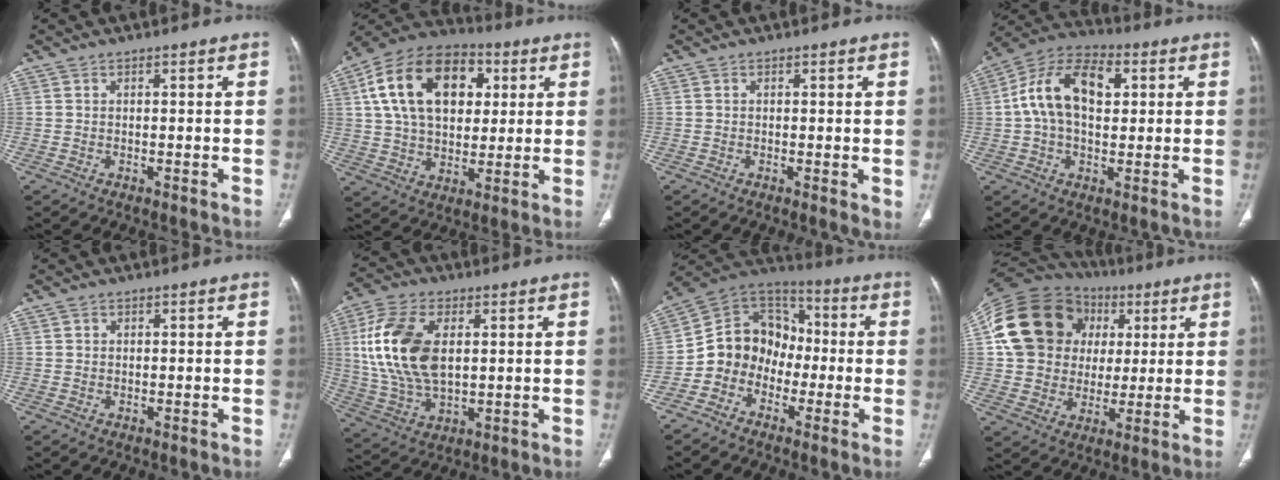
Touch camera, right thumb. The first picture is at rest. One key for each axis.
{"total": 21.8, "fx": 5.9, "fy": 14.3, "fz": 15.3, "tx": -0.248, "ty": 0.007, "tz": 0.095}
{"total": 1.5, "fx": 0.1, "fy": 0.4, "fz": 1.4, "tx": -0.022, "ty": -0.008, "tz": -0.002}
{"total": 14.9, "fx": 2.8, "fy": 9.1, "fz": 11.4, "tx": -0.191, "ty": 0.026, "tz": 0.043}
{"total": 0.7, "fx": 0.3, "fy": 0.6, "fz": 0.1, "tx": 0.005, "ty": 0.000, "tz": 0.005}
{"total": 17.1, "fx": 3.2, "fy": 9.8, "fz": 13.6, "tx": -0.275, "ty": -0.006, "tz": 0.064}
{"total": 12.3, "fx": -3.2, "fy": 10.7, "fz": 5.3, "tx": -0.053, "ty": 0.063, "tz": -0.073}
{"total": 23.2, "fx": 6.5, "fy": 19.2, "fz": 11.2, "tx": -0.177, "ty": 0.039, "tz": 0.121}